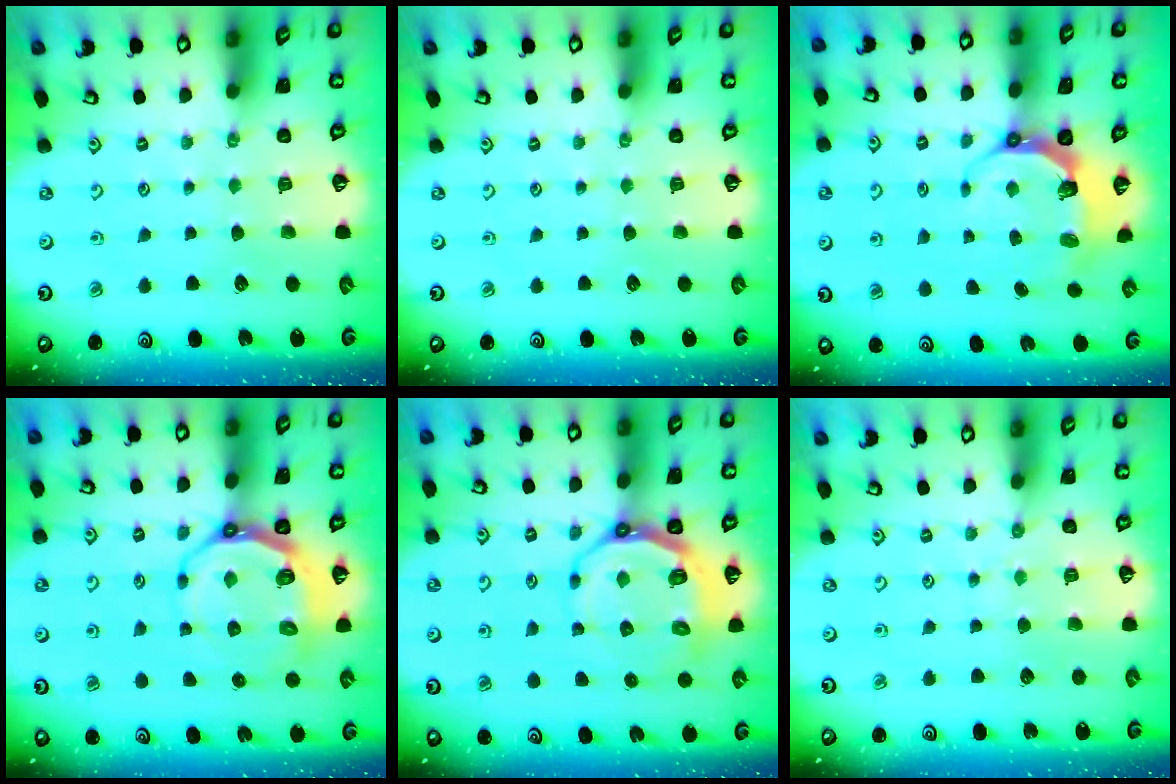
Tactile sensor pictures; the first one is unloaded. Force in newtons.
{"total": 0.0}
{"total": 7.3, "press": 6.5, "slide": 3.4}
{"total": 8.7, "press": 7.9, "slide": 3.8}
{"total": 10.0, "press": 9.2, "slide": 3.8}
{"total": 6.2, "press": 6.1, "slide": 0.8}